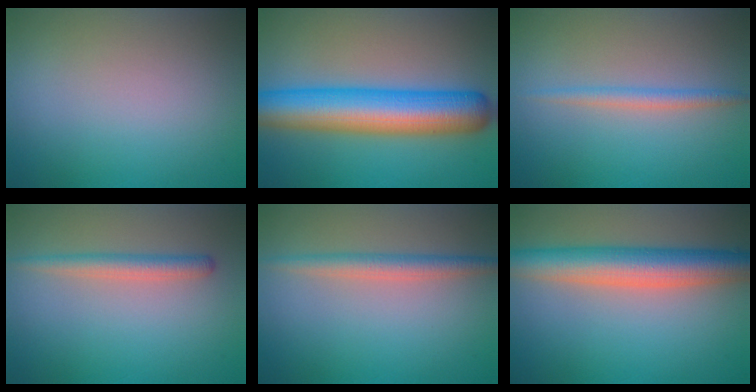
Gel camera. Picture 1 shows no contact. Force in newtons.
{"total": 9.8, "press": 9.8, "slide": 0.2}
{"total": 1.7, "press": 1.7, "slide": 0.1}
{"total": 2.2, "press": 2.2, "slide": 0.0}
{"total": 2.5, "press": 2.5, "slide": 0.1}
{"total": 6.9, "press": 6.9, "slide": 0.4}